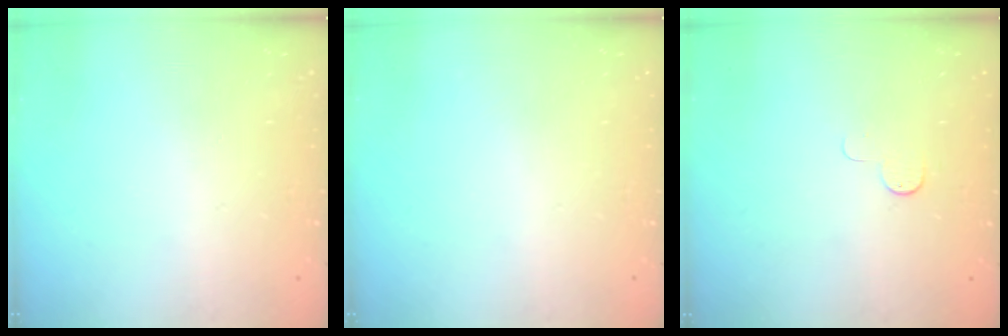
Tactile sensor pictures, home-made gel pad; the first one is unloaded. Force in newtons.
{"total": 0.0}
{"total": 4.0, "press": 4.0, "slide": 0.4}